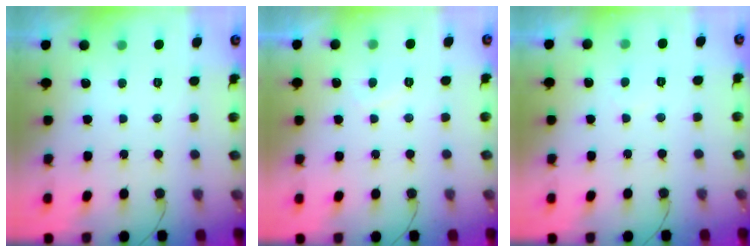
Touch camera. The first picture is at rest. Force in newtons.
{"total": 1.3, "press": 1.1, "slide": 0.7}
{"total": 2.0, "press": 2.0, "slide": 0.5}